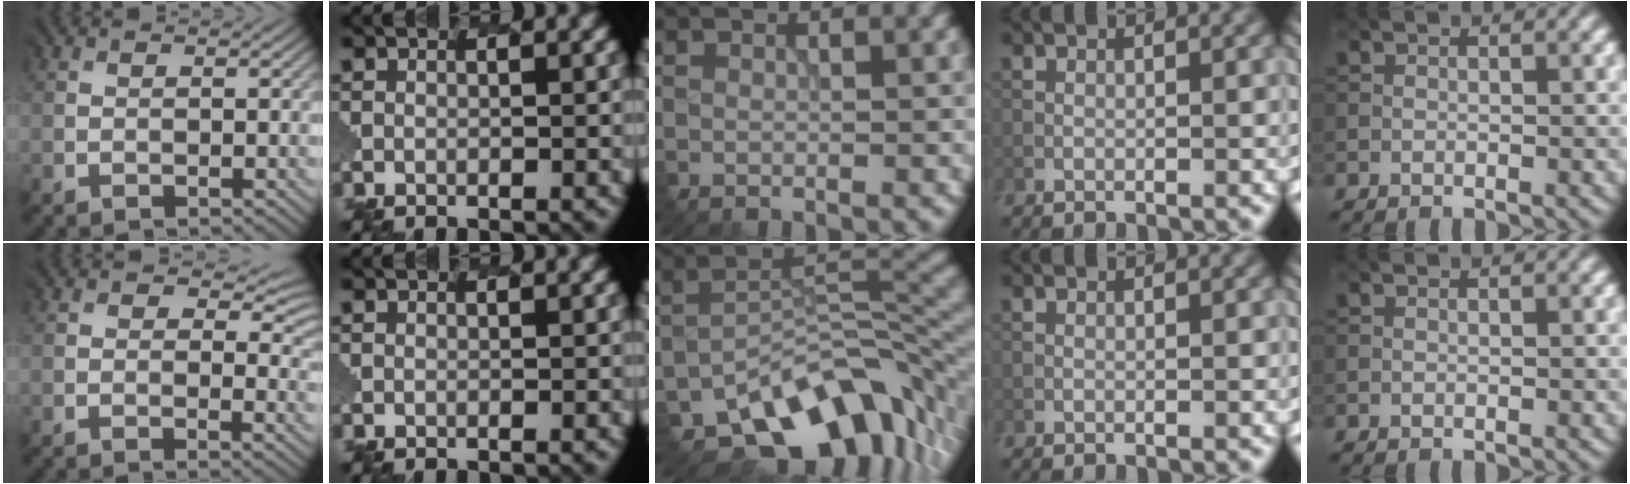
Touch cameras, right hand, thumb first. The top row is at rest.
{"thumb": {"total": 5.4, "force": [1.7, 3.2, 4.0], "torque": [-0.057, -0.007, 0.025]}, "middle": {"total": 11.8, "force": [-7.8, 5.2, 7.2], "torque": [-0.103, 0.001, -0.143]}}